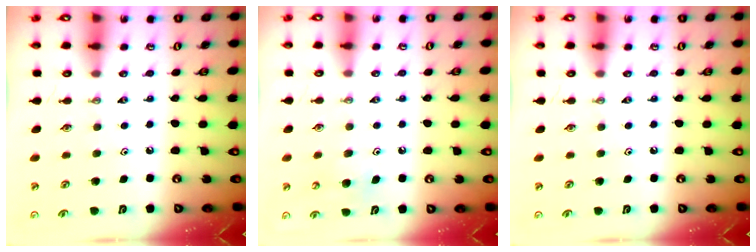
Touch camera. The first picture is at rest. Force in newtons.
{"total": 7.4, "press": 7.4, "slide": 0.8}
{"total": 0.0}